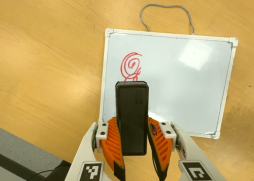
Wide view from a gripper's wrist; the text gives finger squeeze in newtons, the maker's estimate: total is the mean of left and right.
{"total": 8.1, "left": 6.4, "right": 9.9}